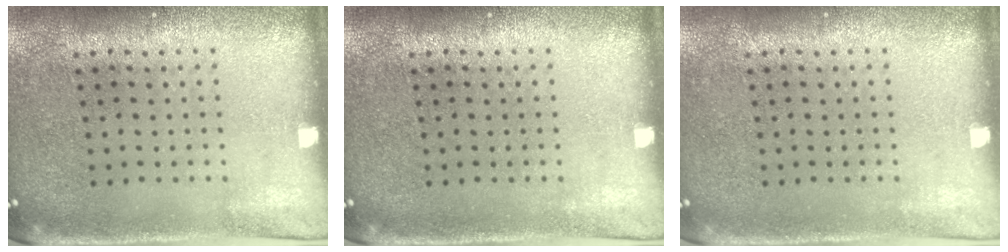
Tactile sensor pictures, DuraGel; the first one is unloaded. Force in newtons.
{"total": 0.0}
{"total": 0.0}